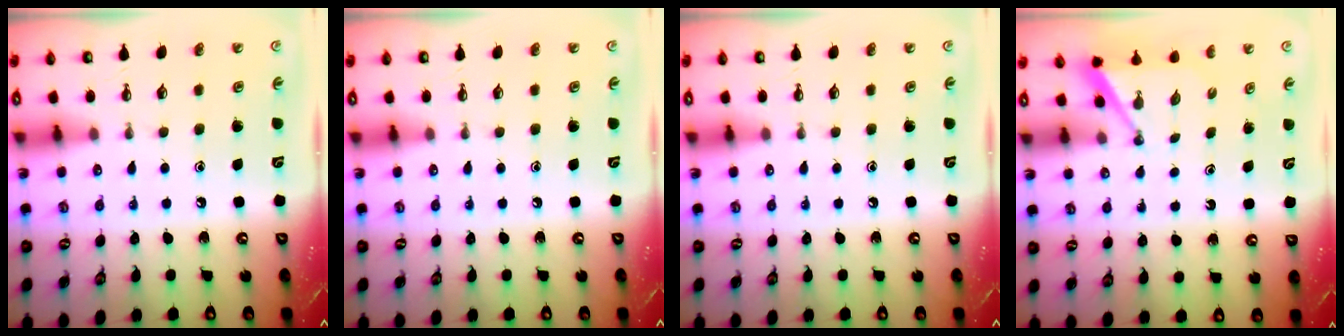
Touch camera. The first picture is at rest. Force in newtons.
{"total": 0.0}
{"total": 0.0}
{"total": 2.9, "press": 2.9, "slide": 0.2}